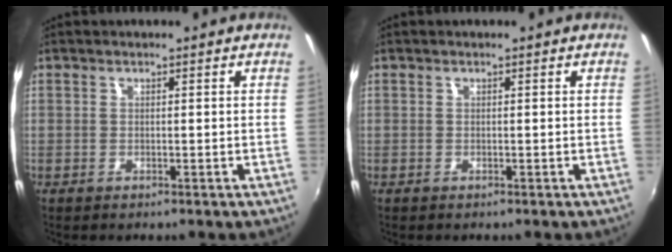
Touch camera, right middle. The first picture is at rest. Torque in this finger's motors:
{"motor_torque": [-0.26, 0.08, 0.05, -0.01]}